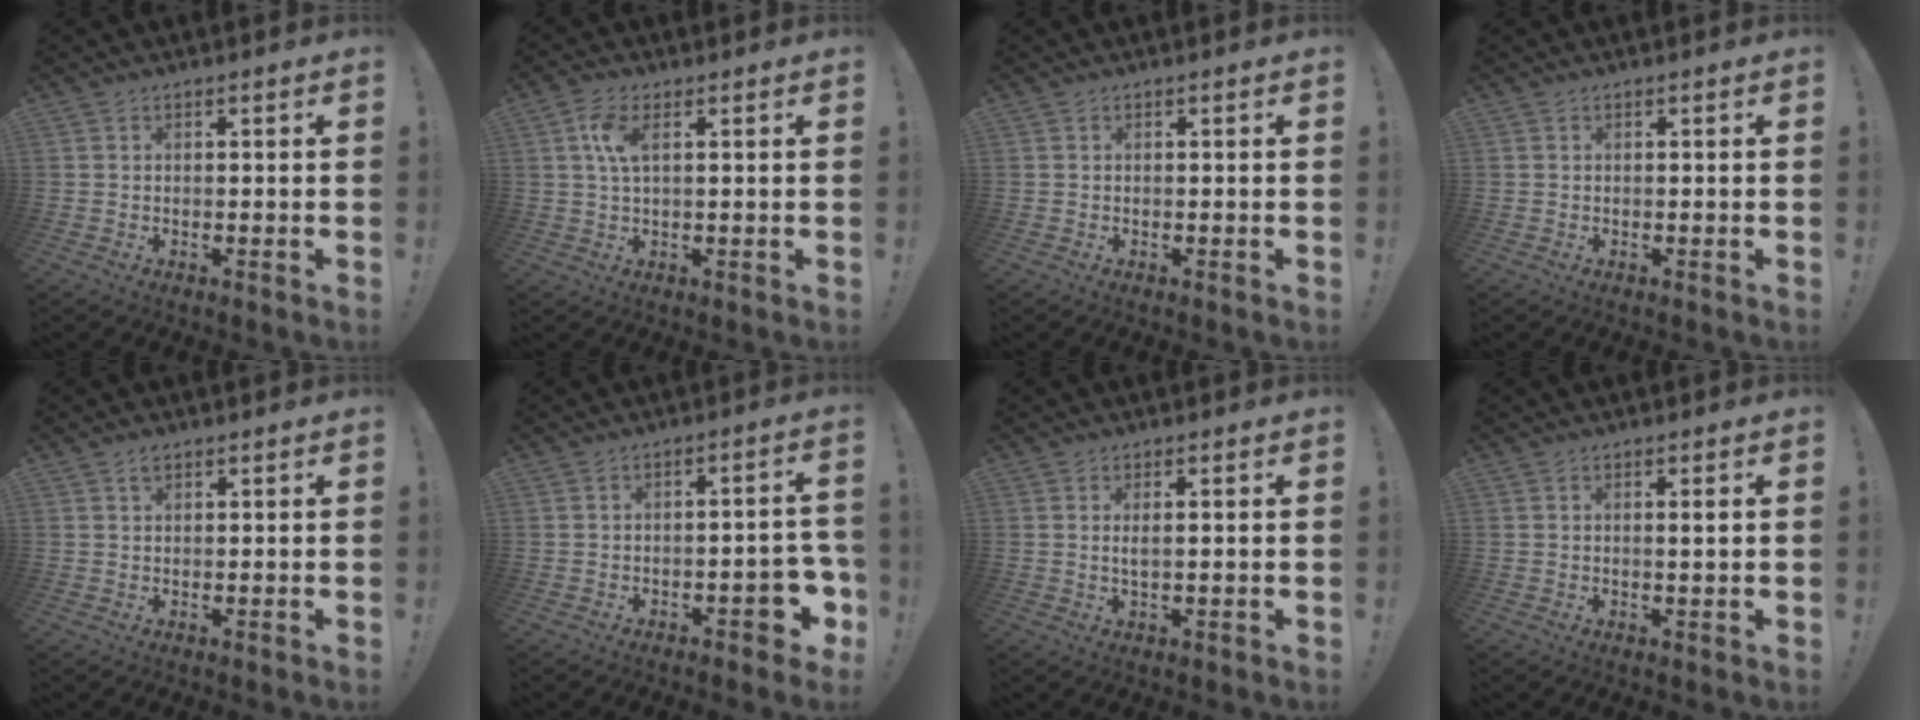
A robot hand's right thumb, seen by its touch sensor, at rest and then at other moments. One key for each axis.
{"total": 5.8, "fx": 1.8, "fy": 2.3, "fz": 5.0, "tx": -0.096, "ty": 0.005, "tz": 0.032}
{"total": 0.0}
{"total": 0.0}
{"total": 1.3, "fx": 0.9, "fy": 0.7, "fz": 0.6, "tx": -0.004, "ty": -0.003, "tz": 0.015}
{"total": 7.6, "fx": -3.6, "fy": 3.2, "fz": 5.9, "tx": -0.063, "ty": 0.018, "tz": -0.055}
{"total": 2.4, "fx": 0.4, "fy": 0.4, "fz": 2.3, "tx": -0.036, "ty": -0.007, "tz": 0.006}
{"total": 1.8, "fx": 0.4, "fy": 0.1, "fz": 1.8, "tx": -0.027, "ty": -0.004, "tz": 0.003}